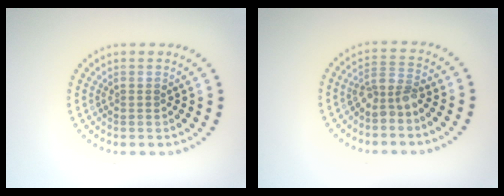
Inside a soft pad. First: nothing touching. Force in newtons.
{"total": 2.4, "press": 2.0, "slide": 1.4}